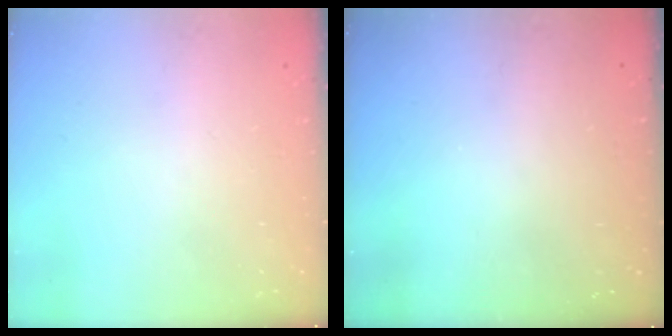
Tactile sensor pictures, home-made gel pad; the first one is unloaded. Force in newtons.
{"total": 3.1, "press": 3.1, "slide": 0.3}